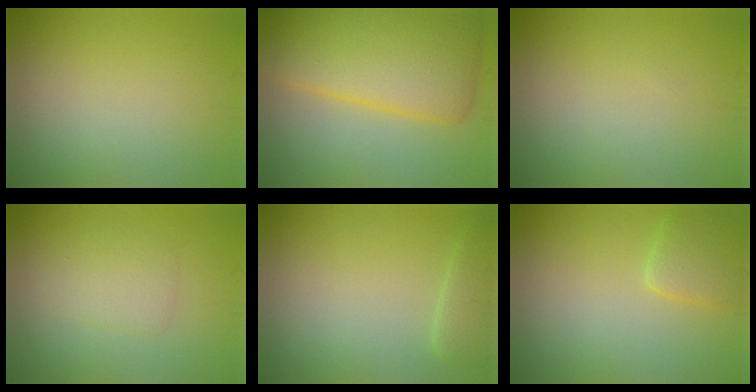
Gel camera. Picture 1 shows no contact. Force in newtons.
{"total": 10.5, "press": 10.5, "slide": 0.4}
{"total": 0.0}
{"total": 2.3, "press": 2.3, "slide": 0.0}
{"total": 2.1, "press": 2.1, "slide": 0.2}
{"total": 2.5, "press": 2.5, "slide": 0.2}